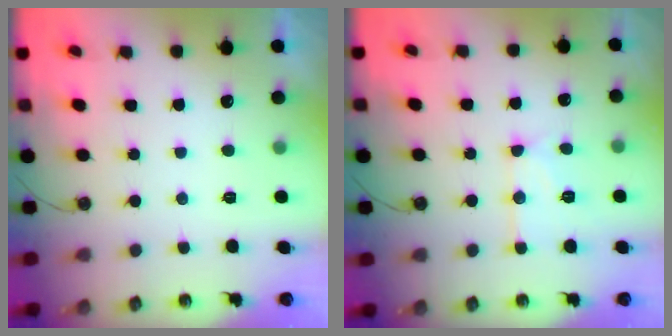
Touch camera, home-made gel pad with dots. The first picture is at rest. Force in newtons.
{"total": 12.0, "press": 11.9, "slide": 1.2}